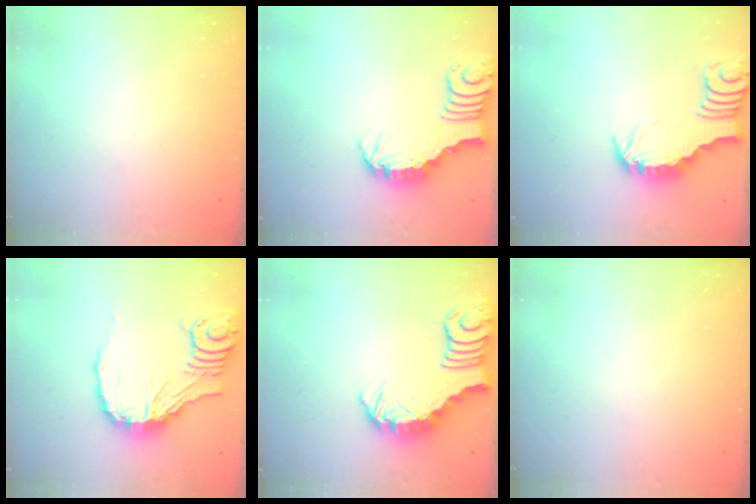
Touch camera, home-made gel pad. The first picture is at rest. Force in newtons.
{"total": 4.0, "press": 3.9, "slide": 0.3}
{"total": 2.9, "press": 2.8, "slide": 0.3}
{"total": 16.1, "press": 16.0, "slide": 1.9}
{"total": 4.9, "press": 4.8, "slide": 0.7}
{"total": 0.0}